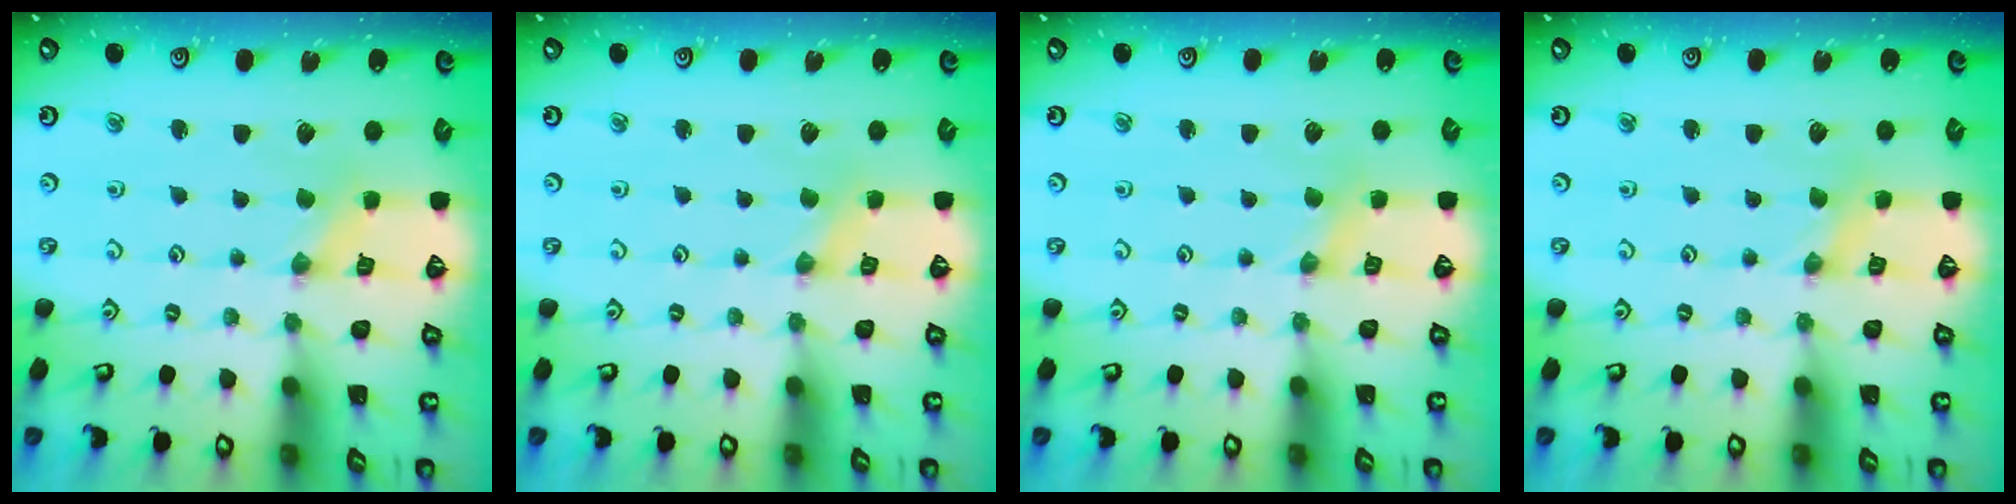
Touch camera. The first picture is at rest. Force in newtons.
{"total": 0.0}
{"total": 1.0, "press": 1.0, "slide": 0.2}
{"total": 0.0}